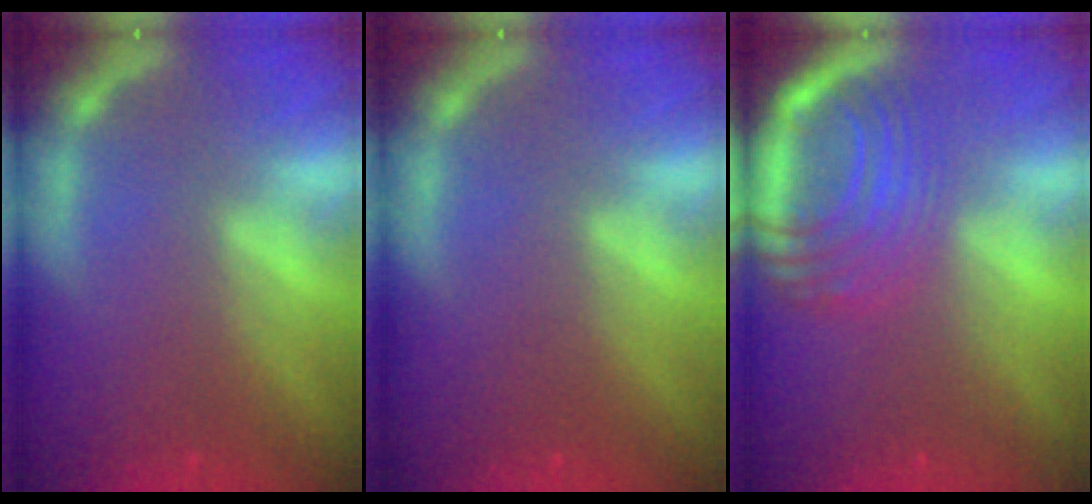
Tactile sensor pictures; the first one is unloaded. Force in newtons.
{"total": 0.0}
{"total": 10.1}